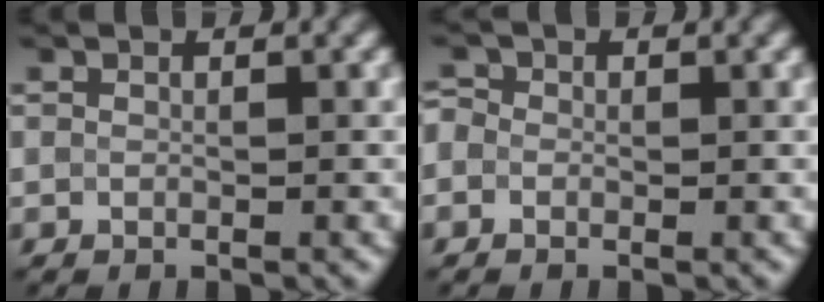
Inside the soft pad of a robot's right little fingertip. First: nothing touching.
{"total": 1.4, "force": [0.1, 1.3, 0.6], "torque": [-0.008, 0.002, -0.015]}